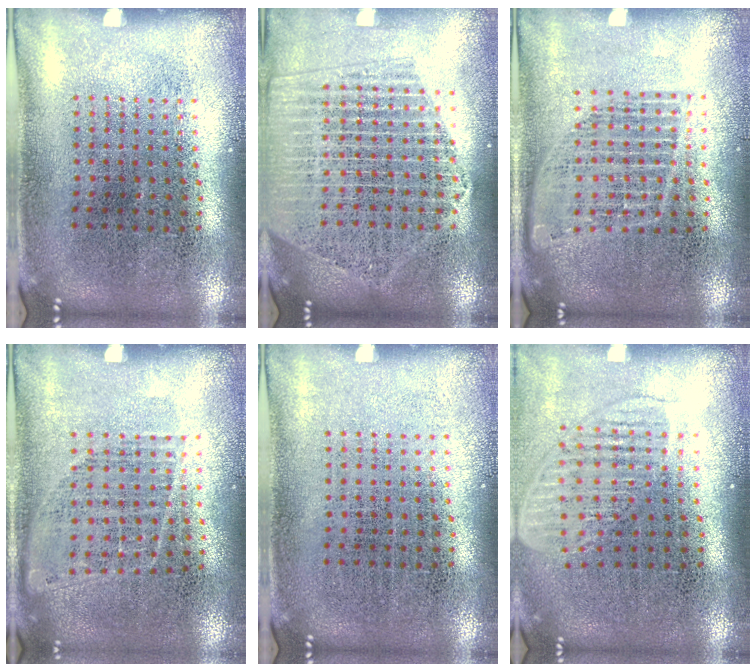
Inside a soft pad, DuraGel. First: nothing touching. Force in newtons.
{"total": 2.0, "press": 1.8, "slide": 0.9}
{"total": 1.3, "press": 1.2, "slide": 0.5}
{"total": 0.9, "press": 0.8, "slide": 0.4}
{"total": 0.0}
{"total": 1.6, "press": 1.3, "slide": 0.9}